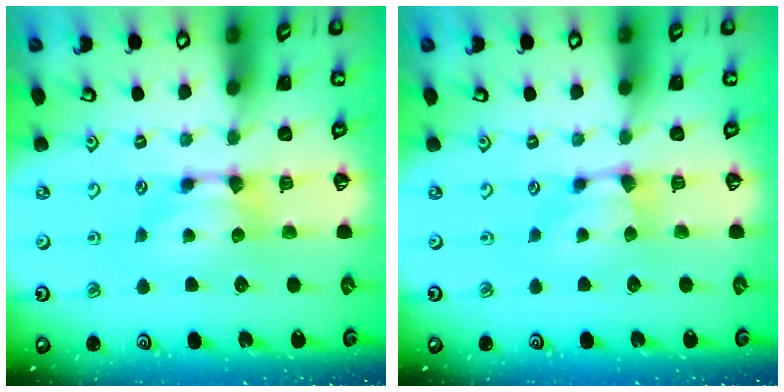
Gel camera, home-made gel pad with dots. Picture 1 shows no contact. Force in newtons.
{"total": 0.6, "press": 0.4, "slide": 0.4}